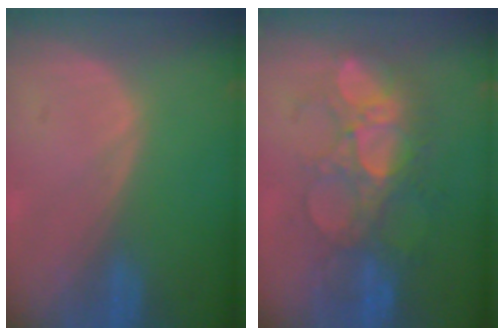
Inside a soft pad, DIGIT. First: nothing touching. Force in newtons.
{"total": 9.3, "press": 8.9, "slide": 2.6}